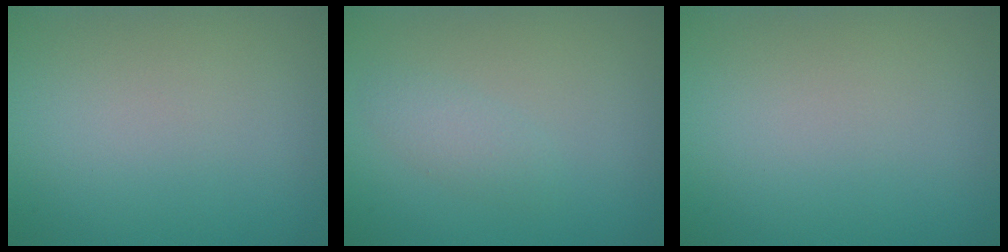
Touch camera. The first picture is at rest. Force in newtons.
{"total": 1.6, "press": 1.6, "slide": 0.1}
{"total": 0.0}